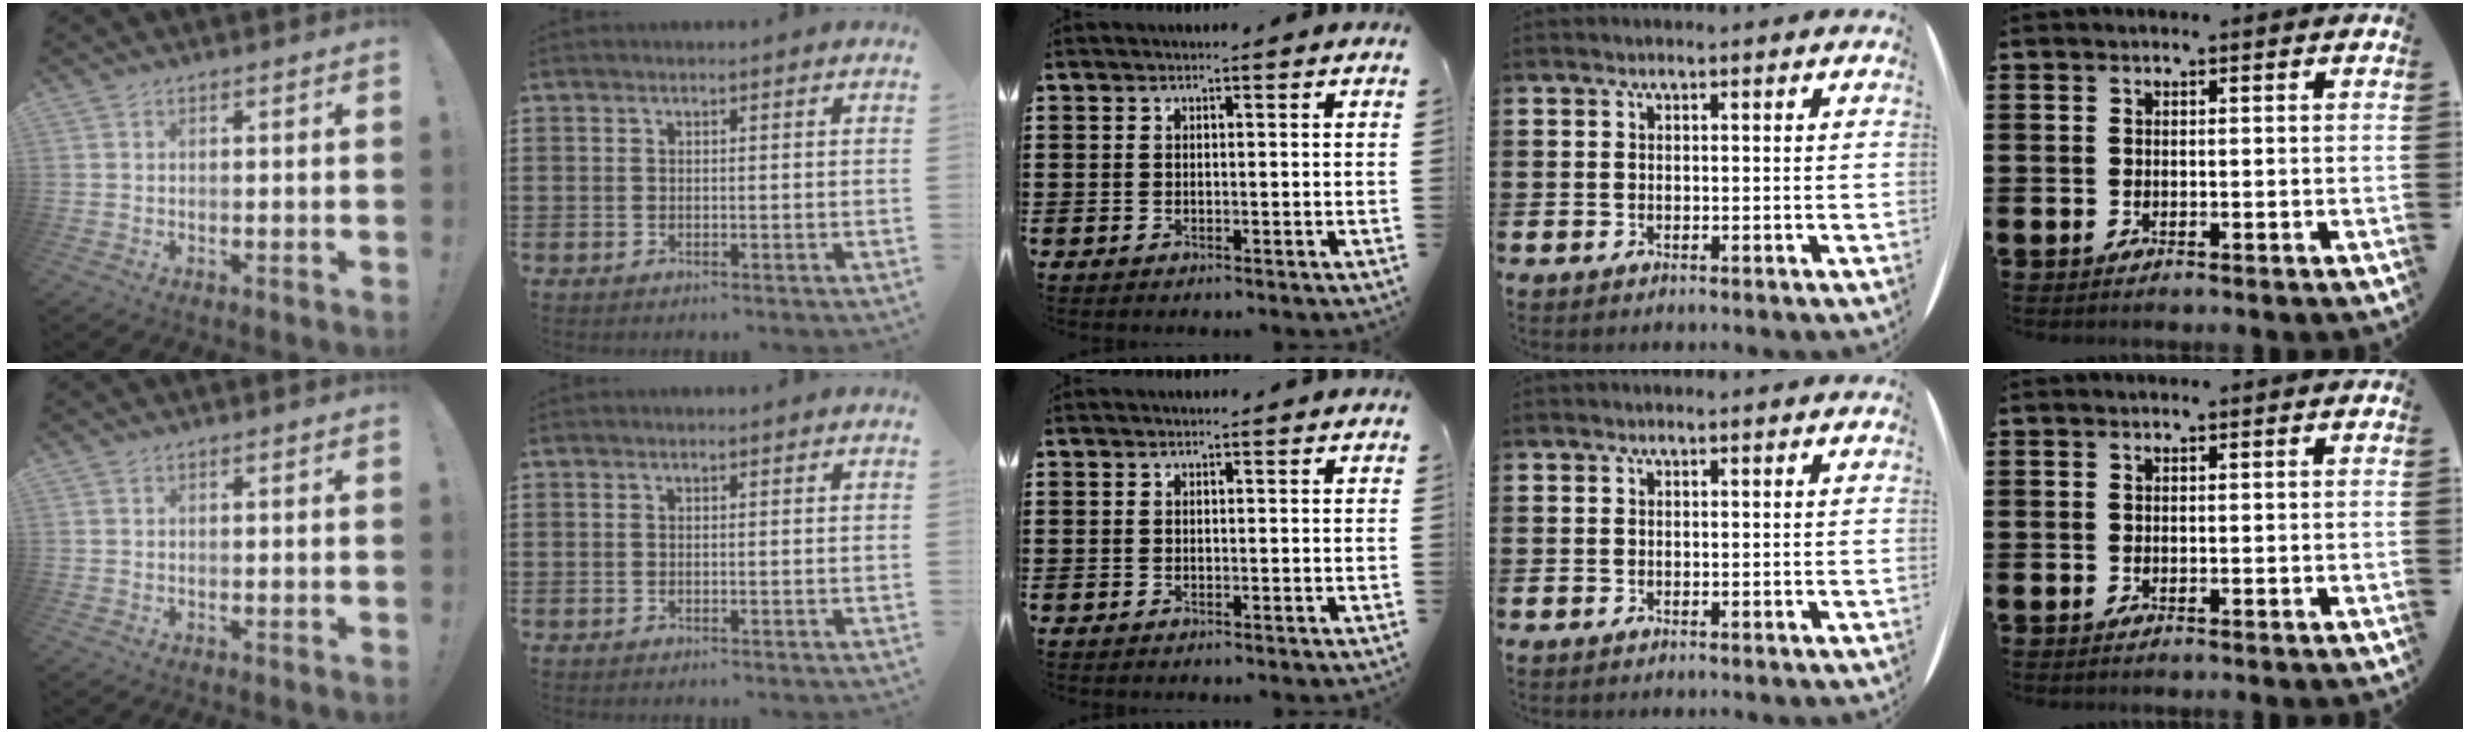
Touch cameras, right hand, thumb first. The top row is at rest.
{}